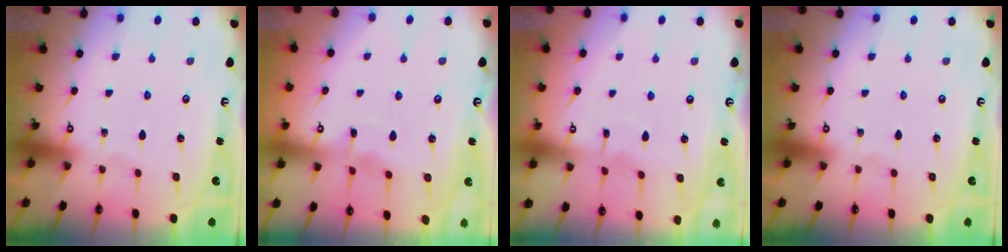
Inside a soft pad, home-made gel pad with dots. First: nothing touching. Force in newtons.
{"total": 3.6, "press": 3.6, "slide": 0.2}
{"total": 5.1, "press": 5.0, "slide": 0.6}
{"total": 0.0}